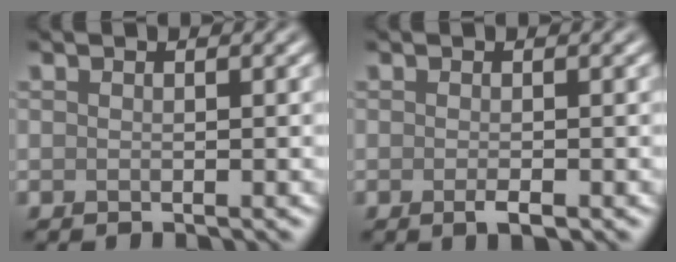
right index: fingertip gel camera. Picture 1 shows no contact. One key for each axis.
{"total": 1.2, "fx": -0.5, "fy": 0.3, "fz": 1.0, "tx": -0.018, "ty": -0.005, "tz": -0.009}